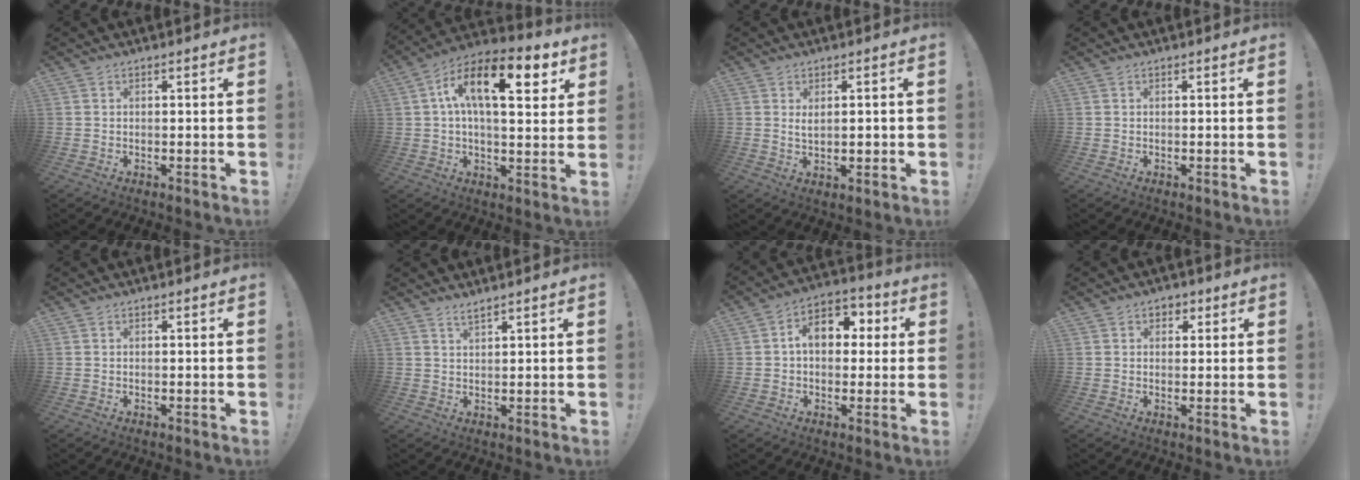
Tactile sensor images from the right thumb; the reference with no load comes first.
{"total": 17.7, "force": [5.9, 7.5, 14.9], "torque": [-0.243, -0.009, 0.089]}
{"total": 3.0, "force": [0.9, 1.0, 2.6], "torque": [-0.035, -0.006, 0.013]}
{"total": 0.0}
{"total": 0.0}
{"total": 2.2, "force": [2.0, -0.1, 1.0], "torque": [-0.021, -0.012, 0.035]}
{"total": 10.5, "force": [1.7, 7.2, 7.4], "torque": [-0.108, 0.011, 0.031]}
{"total": 2.5, "force": [0.9, 2.0, 1.1], "torque": [-0.008, 0.002, 0.013]}